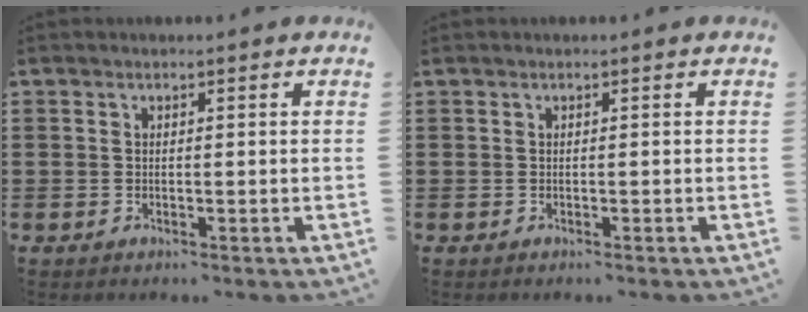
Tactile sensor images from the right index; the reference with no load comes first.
{"total": 0.0}